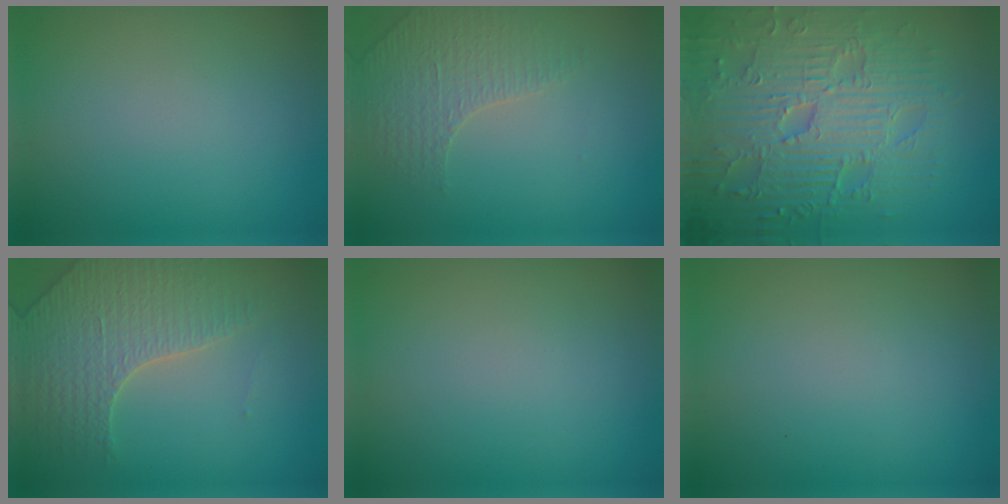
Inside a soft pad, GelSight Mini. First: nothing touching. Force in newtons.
{"total": 1.8, "press": 1.6, "slide": 0.8}
{"total": 9.5, "press": 6.8, "slide": 6.6}
{"total": 3.8, "press": 3.7, "slide": 0.8}
{"total": 0.0}
{"total": 0.0}